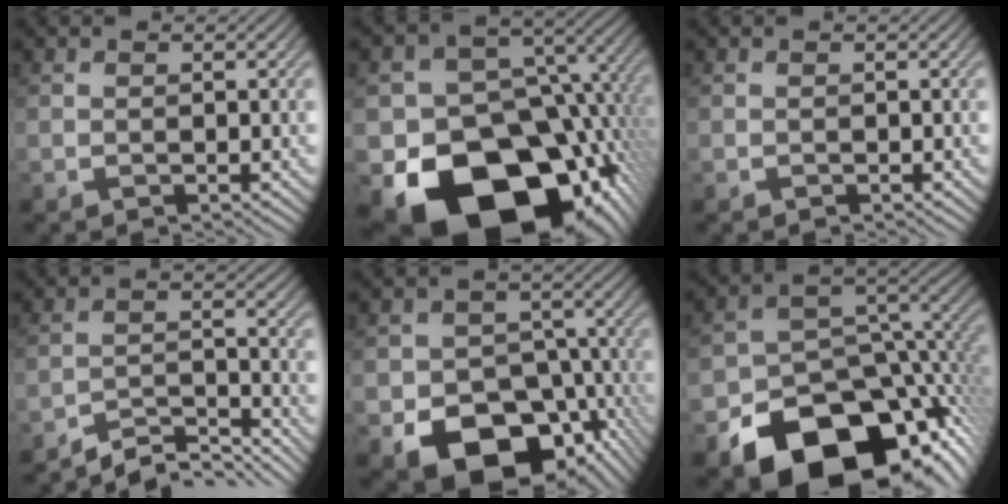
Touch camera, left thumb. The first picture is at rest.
{"total": 20.0, "force": [-8.6, 14.4, 10.8], "torque": [-0.178, -0.052, -0.117]}
{"total": 0.0}
{"total": 5.4, "force": [-5.0, 0.8, 1.9], "torque": [-0.038, 0.001, -0.085]}
{"total": 16.0, "force": [-8.2, 11.3, 7.8], "torque": [-0.115, -0.037, -0.122]}
{"total": 18.6, "force": [-10.5, 11.8, 9.9], "torque": [-0.162, -0.063, -0.140]}